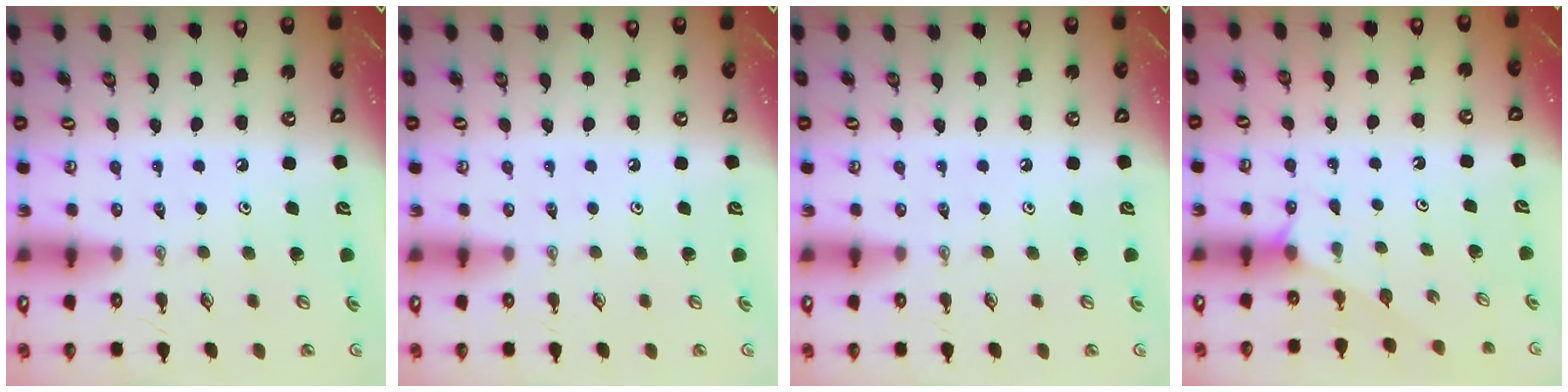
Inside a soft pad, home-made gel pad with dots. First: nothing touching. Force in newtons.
{"total": 0.0}
{"total": 0.0}
{"total": 2.3, "press": 2.3, "slide": 0.4}